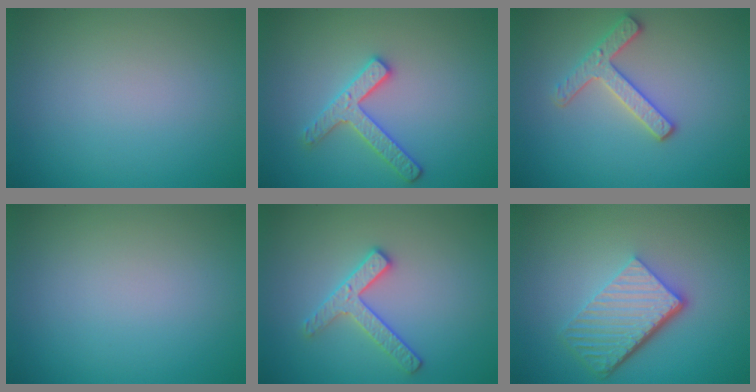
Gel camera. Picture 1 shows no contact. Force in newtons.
{"total": 2.9, "press": 2.8, "slide": 0.6}
{"total": 2.8, "press": 2.7, "slide": 0.9}
{"total": 0.0}
{"total": 2.6, "press": 2.5, "slide": 0.6}
{"total": 5.8, "press": 4.0, "slide": 4.2}